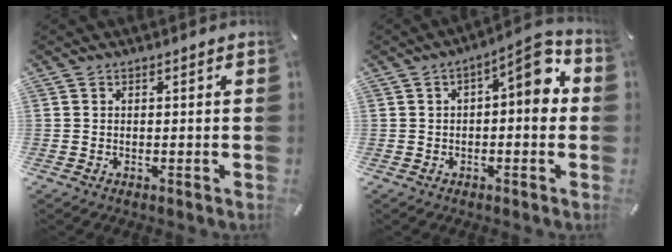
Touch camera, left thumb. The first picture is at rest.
{"total": 9.1, "force": [1.6, 3.6, 8.2], "torque": [-0.104, -0.016, 0.018]}